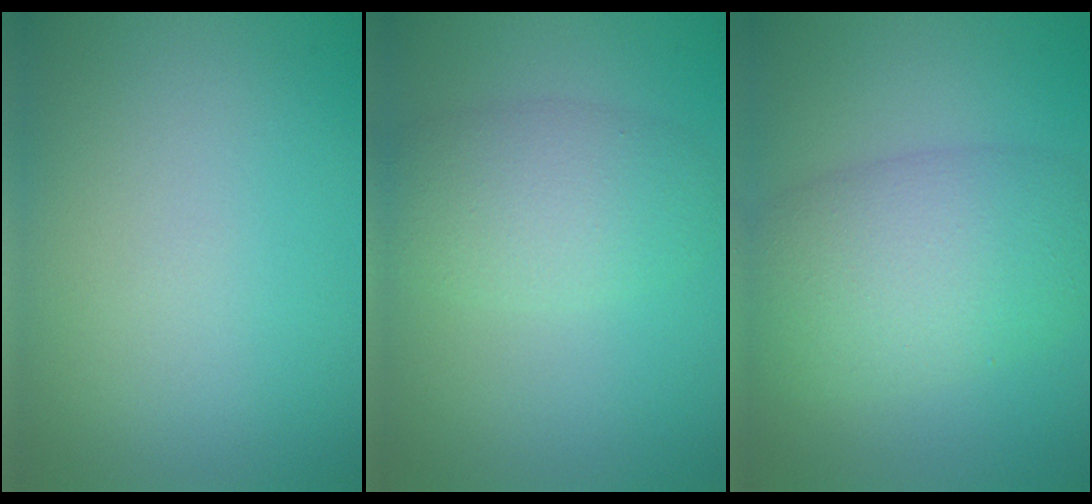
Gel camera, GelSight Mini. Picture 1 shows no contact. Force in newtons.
{"total": 4.3, "press": 4.3, "slide": 0.2}
{"total": 7.6, "press": 7.6, "slide": 0.1}